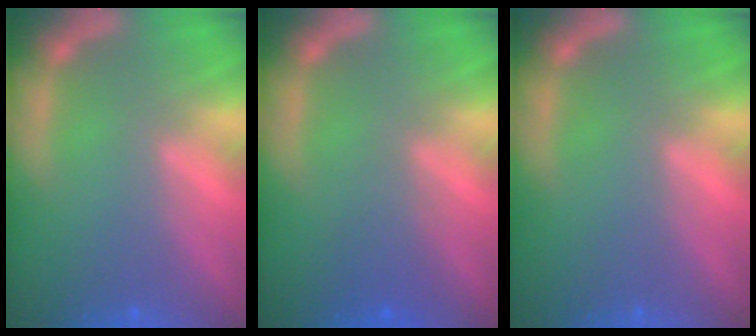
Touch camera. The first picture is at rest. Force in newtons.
{"total": 1.9}
{"total": 0.0}